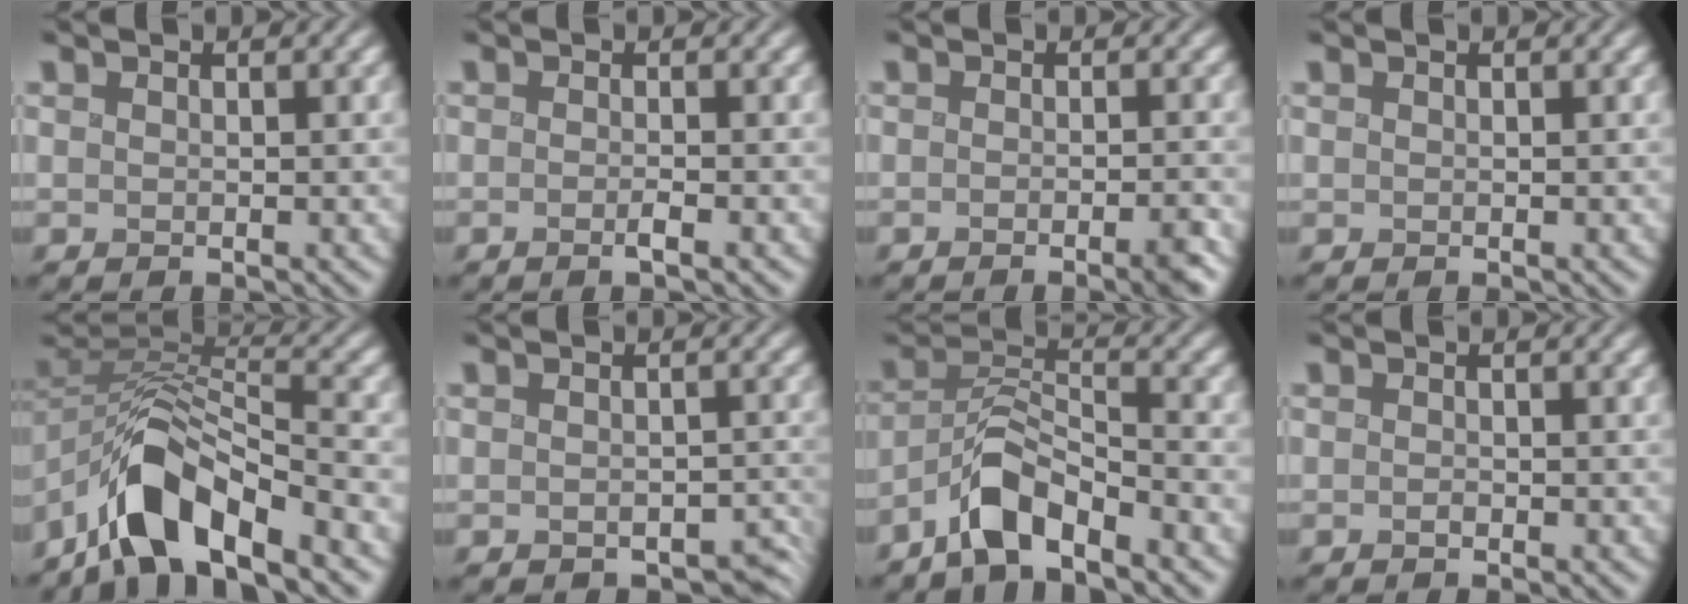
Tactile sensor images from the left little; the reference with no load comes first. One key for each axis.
{"total": 1.1, "fx": -0.8, "fy": 0.0, "fz": 0.7, "tx": -0.007, "ty": 0.001, "tz": -0.020}
{"total": 2.3, "fx": -1.2, "fy": 0.5, "fz": 1.9, "tx": -0.012, "ty": -0.002, "tz": -0.023}
{"total": 0.0}
{"total": 8.2, "fx": -6.2, "fy": 2.3, "fz": 4.8, "tx": -0.070, "ty": 0.008, "tz": -0.125}
{"total": 2.8, "fx": -1.7, "fy": 1.5, "fz": 1.6, "tx": -0.017, "ty": -0.013, "tz": -0.023}
{"total": 5.0, "fx": -4.1, "fy": 1.1, "fz": 2.5, "tx": -0.038, "ty": 0.012, "tz": -0.088}
{"total": 0.6, "fx": -0.4, "fy": 0.2, "fz": 0.2, "tx": -0.002, "ty": -0.001, "tz": -0.008}